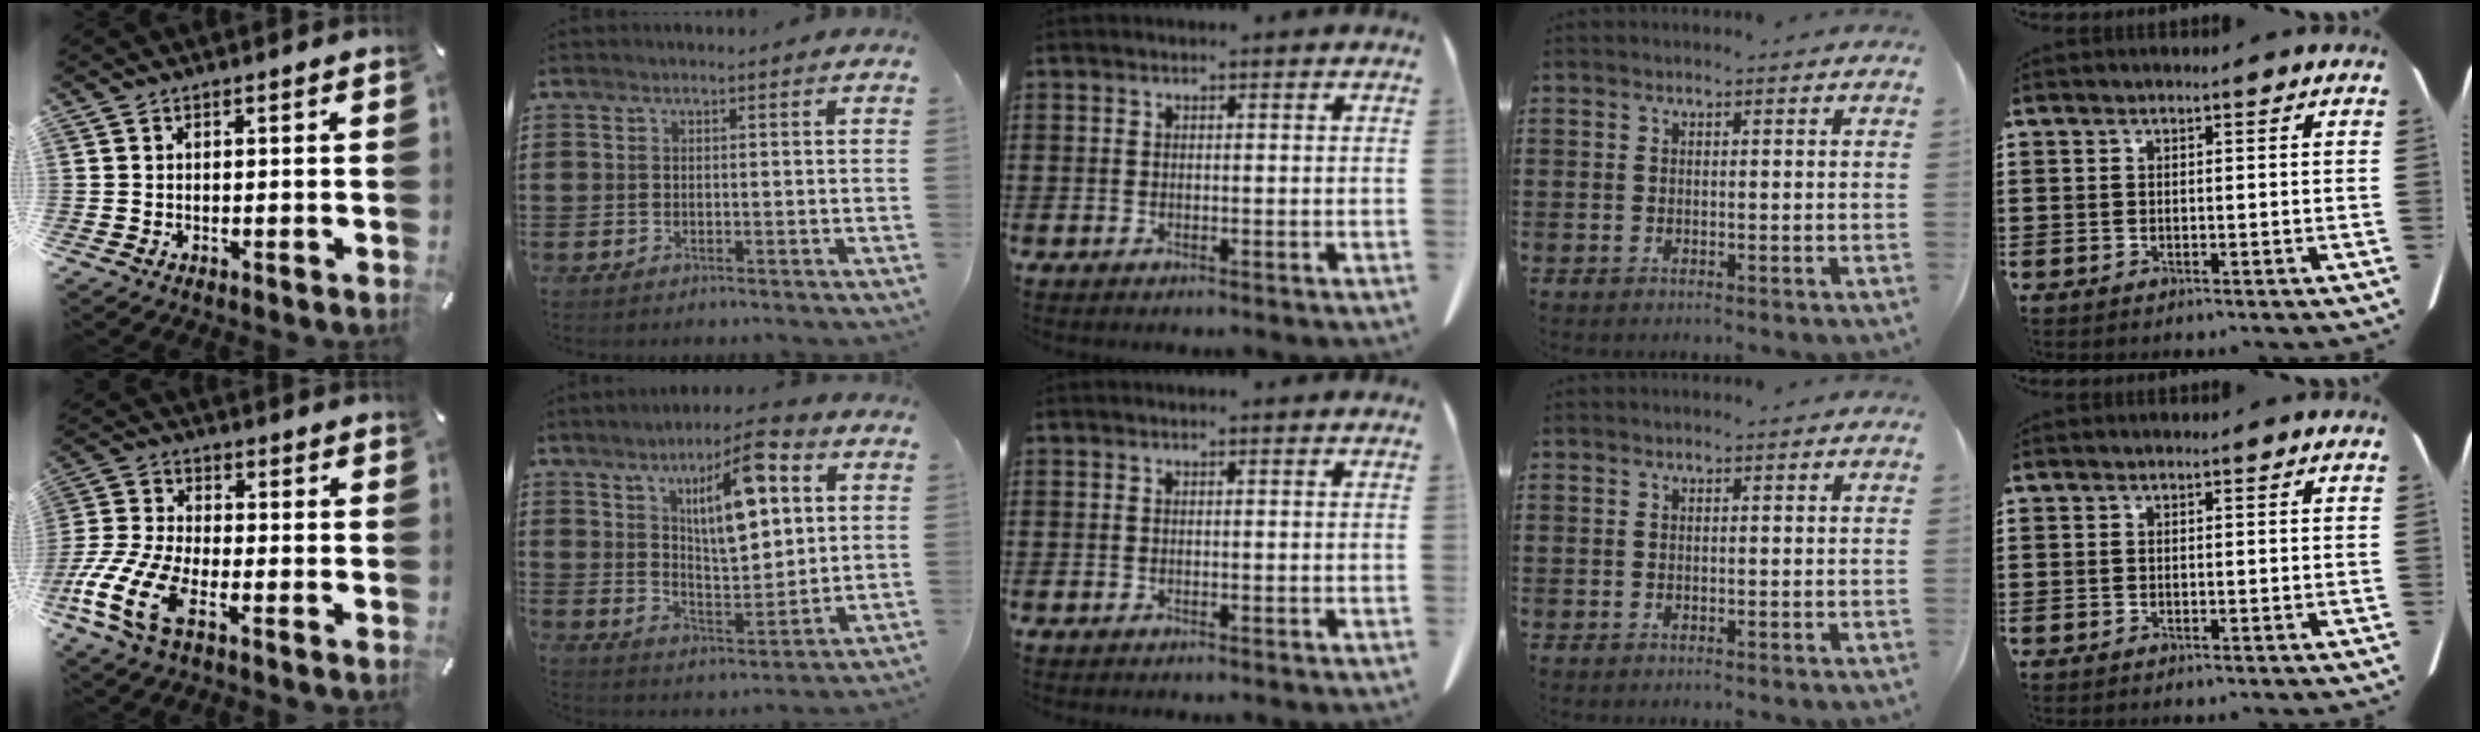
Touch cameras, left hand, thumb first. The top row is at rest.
{"thumb": {"total": 13.0, "force": [-6.2, 6.5, 9.4], "torque": [-0.216, 0.013, -0.117]}, "index": {"total": 11.6, "force": [5.1, 4.2, 9.6], "torque": [-0.151, -0.010, 0.081]}}